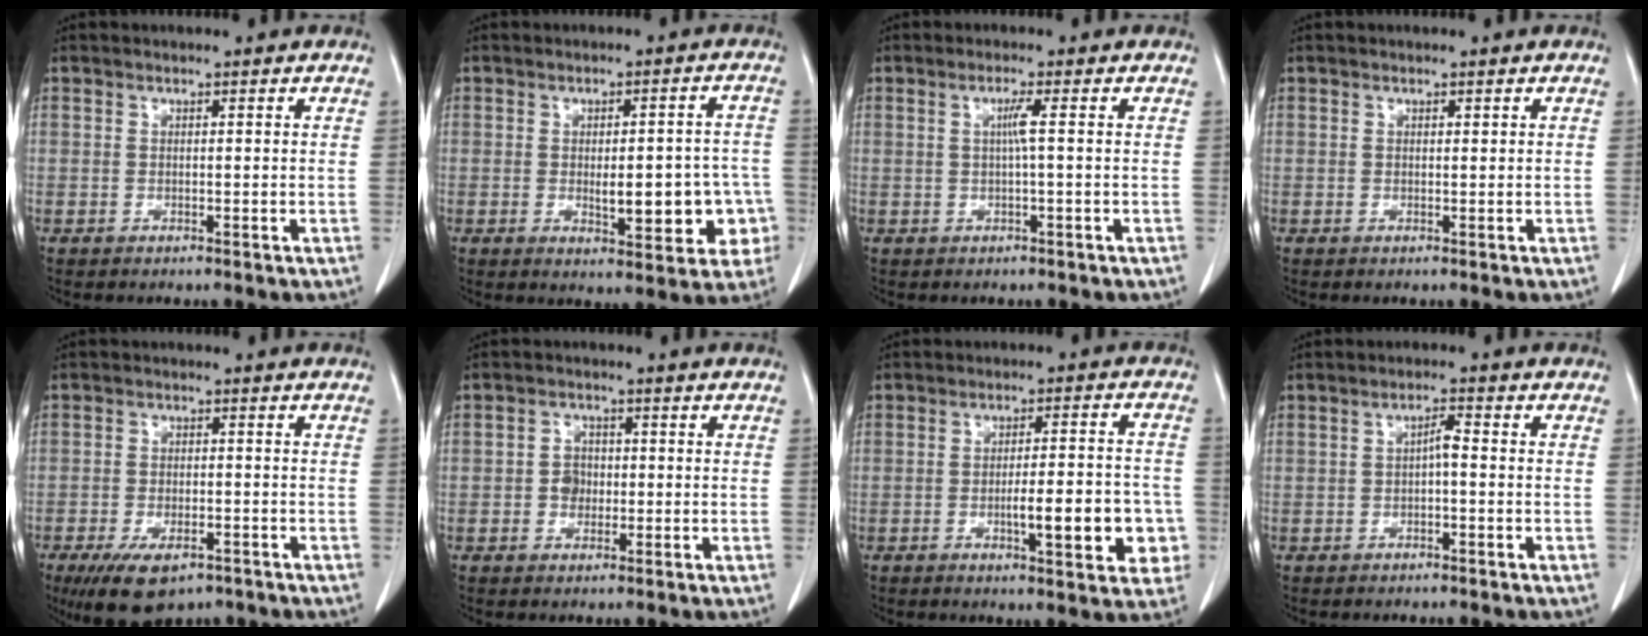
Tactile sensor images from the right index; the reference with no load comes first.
{"total": 10.5, "force": [-2.3, 3.9, 9.5], "torque": [-0.110, 0.018, -0.019]}
{"total": 2.0, "force": [0.2, -0.5, 2.0], "torque": [-0.037, 0.002, 0.003]}
{"total": 0.0}
{"total": 7.8, "force": [-5.2, 3.3, 4.8], "torque": [-0.079, -0.010, -0.079]}
{"total": 2.8, "force": [-0.4, 2.3, 1.5], "torque": [-0.021, 0.006, -0.008]}
{"total": 10.2, "force": [-2.9, 2.3, 9.5], "torque": [-0.122, 0.012, -0.034]}
{"total": 2.1, "force": [-0.4, 0.4, 2.0], "torque": [-0.033, 0.006, -0.006]}